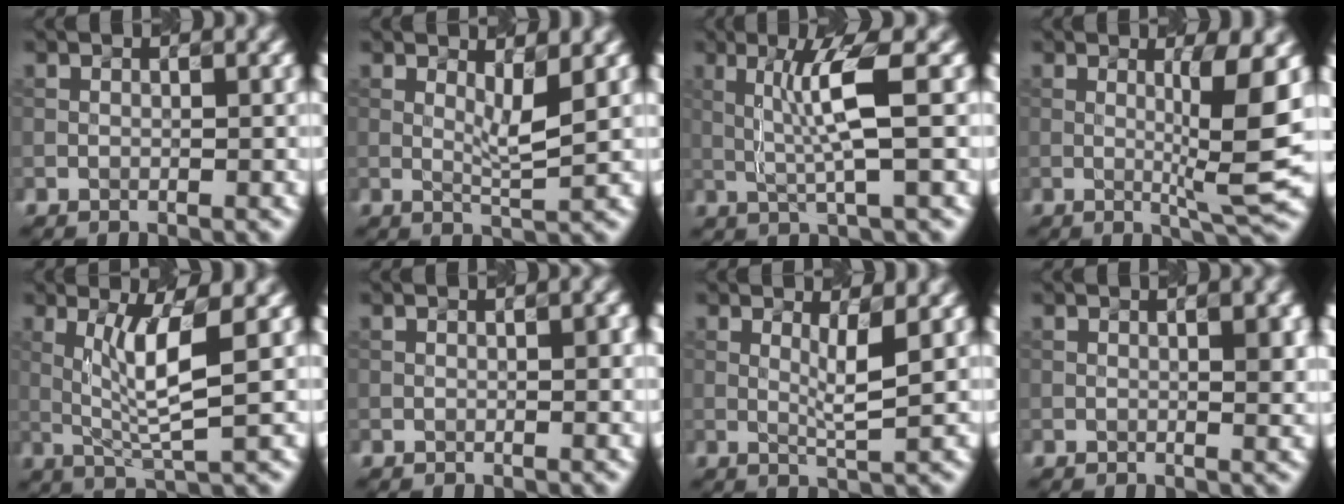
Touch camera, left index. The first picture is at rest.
{"total": 2.2, "force": [0.8, 0.3, 2.1], "torque": [-0.033, -0.007, 0.022]}
{"total": 4.2, "force": [0.4, -0.1, 4.2], "torque": [-0.095, 0.002, 0.024]}
{"total": 5.9, "force": [0.4, 0.5, 5.9], "torque": [-0.092, -0.010, 0.021]}
{"total": 4.7, "force": [0.8, 0.5, 4.6], "torque": [-0.100, -0.003, 0.032]}
{"total": 0.9, "force": [0.0, 0.1, 0.9], "torque": [-0.012, 0.006, 0.005]}
{"total": 2.4, "force": [0.5, 0.2, 2.3], "torque": [-0.041, -0.007, 0.018]}
{"total": 2.3, "force": [0.4, 0.6, 2.2], "torque": [-0.023, 0.005, 0.012]}